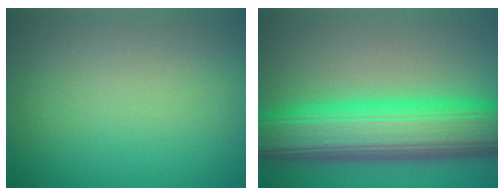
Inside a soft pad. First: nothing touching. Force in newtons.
{"total": 11.2, "press": 11.2, "slide": 0.1}